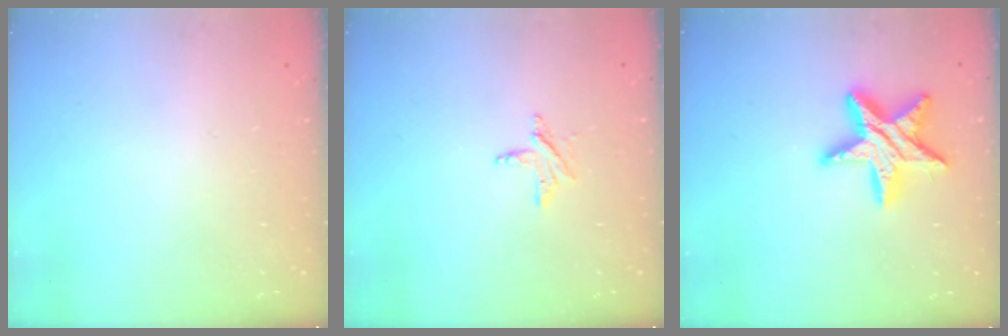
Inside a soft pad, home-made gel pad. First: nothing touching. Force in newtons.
{"total": 4.0, "press": 4.0, "slide": 0.3}
{"total": 15.1, "press": 15.1, "slide": 0.9}